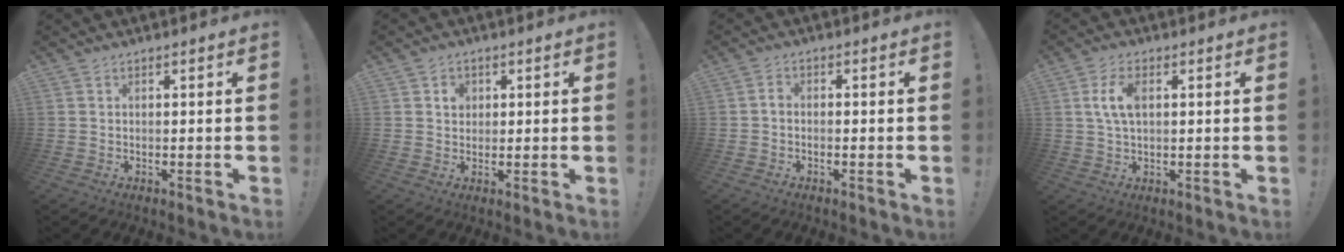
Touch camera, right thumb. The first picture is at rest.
{"total": 3.0, "force": [1.0, 2.6, 1.1], "torque": [-0.006, -0.004, 0.014]}
{"total": 1.6, "force": [-1.3, 0.5, 0.9], "torque": [-0.018, 0.009, -0.022]}
{"total": 6.6, "force": [1.4, 3.5, 5.4], "torque": [-0.108, 0.005, 0.024]}